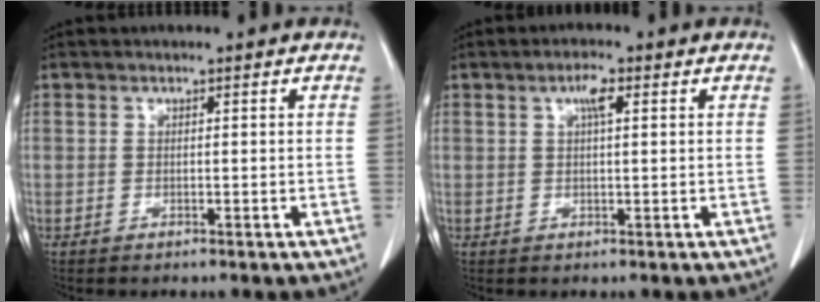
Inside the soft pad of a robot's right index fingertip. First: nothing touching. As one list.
[{"total": 2.6, "force": [1.0, 0.5, 2.3], "torque": [-0.045, 0.004, 0.017]}]